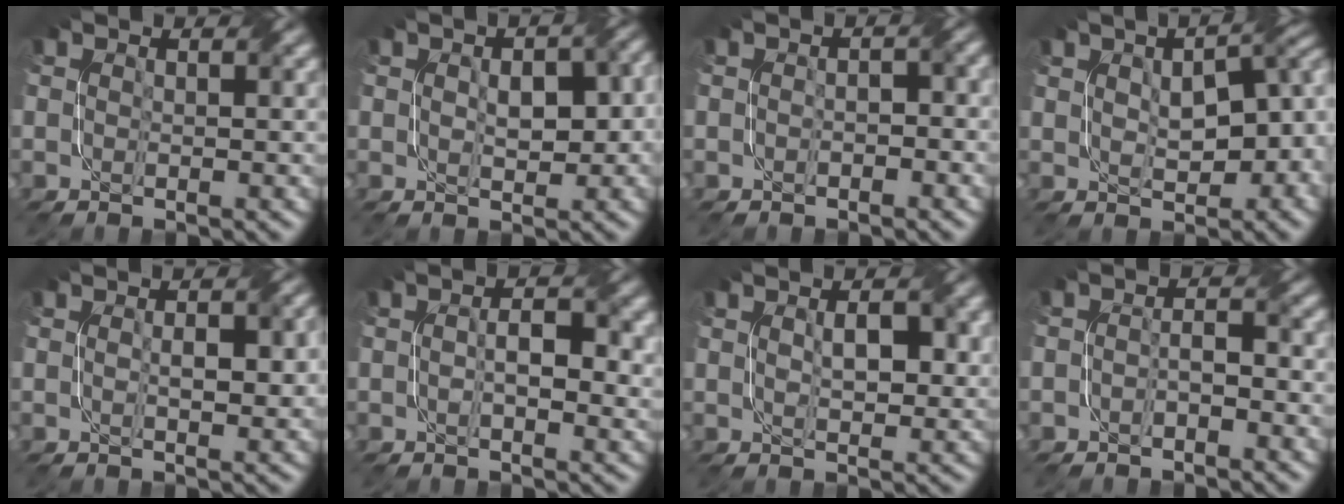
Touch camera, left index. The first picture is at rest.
{"total": 4.7, "force": [0.4, 2.6, 3.9], "torque": [-0.050, 0.003, 0.013]}
{"total": 1.4, "force": [-0.5, 0.7, 1.1], "torque": [-0.017, 0.001, -0.009]}
{"total": 10.2, "force": [0.5, 5.9, 8.3], "torque": [-0.107, 0.004, 0.017]}
{"total": 2.9, "force": [0.1, 1.1, 2.7], "torque": [-0.048, 0.001, 0.004]}
{"total": 3.8, "force": [0.0, 1.8, 3.4], "torque": [-0.059, 0.001, -0.001]}
{"total": 3.0, "force": [0.8, 1.3, 2.5], "torque": [-0.044, 0.000, 0.019]}
{"total": 1.6, "force": [-1.0, 0.6, 1.2], "torque": [-0.022, 0.006, -0.019]}